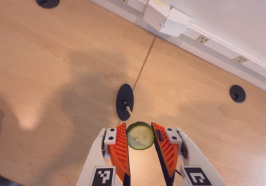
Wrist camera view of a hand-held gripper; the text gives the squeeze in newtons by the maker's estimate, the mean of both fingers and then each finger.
{"total": 8.1, "left": 7.9, "right": 8.2}